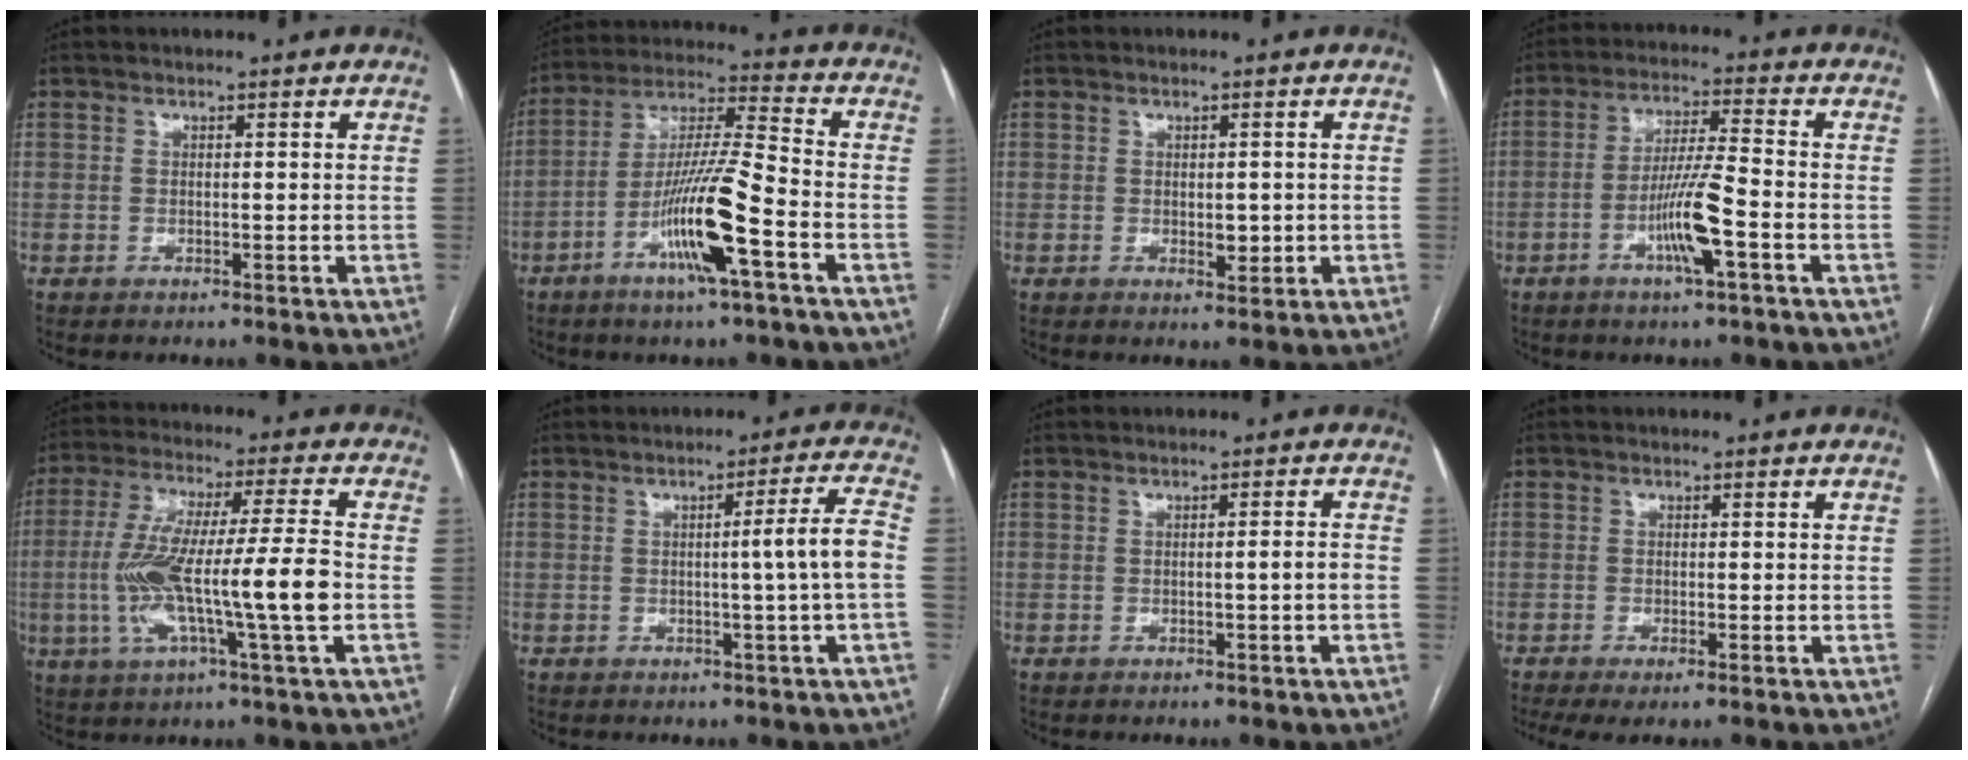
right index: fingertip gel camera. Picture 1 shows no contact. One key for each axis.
{"total": 13.6, "fx": -5.6, "fy": 0.1, "fz": 12.4, "tx": -0.239, "ty": -0.002, "tz": -0.105}
{"total": 2.3, "fx": -0.2, "fy": 1.2, "fz": 2.0, "tx": -0.029, "ty": -0.003, "tz": 0.002}
{"total": 8.5, "fx": -3.3, "fy": 0.0, "fz": 7.9, "tx": -0.152, "ty": -0.001, "tz": -0.061}
{"total": 15.6, "fx": -2.6, "fy": 0.2, "fz": 15.4, "tx": -0.296, "ty": 0.006, "tz": -0.051}
{"total": 5.8, "fx": -0.6, "fy": -1.5, "fz": 5.6, "tx": -0.078, "ty": 0.004, "tz": -0.007}
{"total": 1.7, "fx": -0.5, "fy": -0.2, "fz": 1.6, "tx": -0.023, "ty": 0.001, "tz": -0.007}
{"total": 3.7, "fx": -2.2, "fy": 0.9, "fz": 2.8, "tx": -0.052, "ty": -0.013, "tz": -0.038}